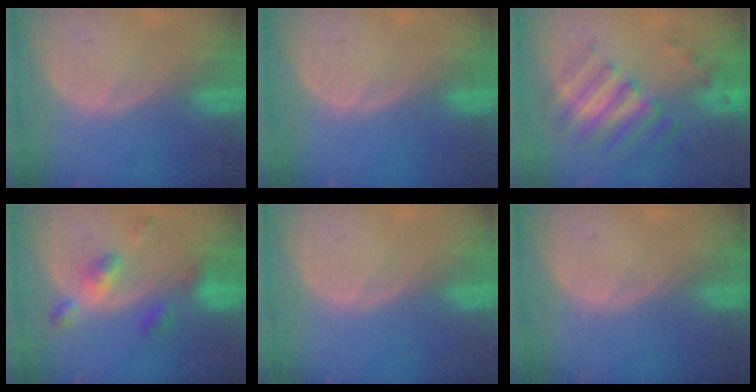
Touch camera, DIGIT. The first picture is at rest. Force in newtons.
{"total": 0.0}
{"total": 8.0, "press": 7.2, "slide": 3.6}
{"total": 5.9, "press": 5.1, "slide": 2.9}
{"total": 0.0}
{"total": 0.0}